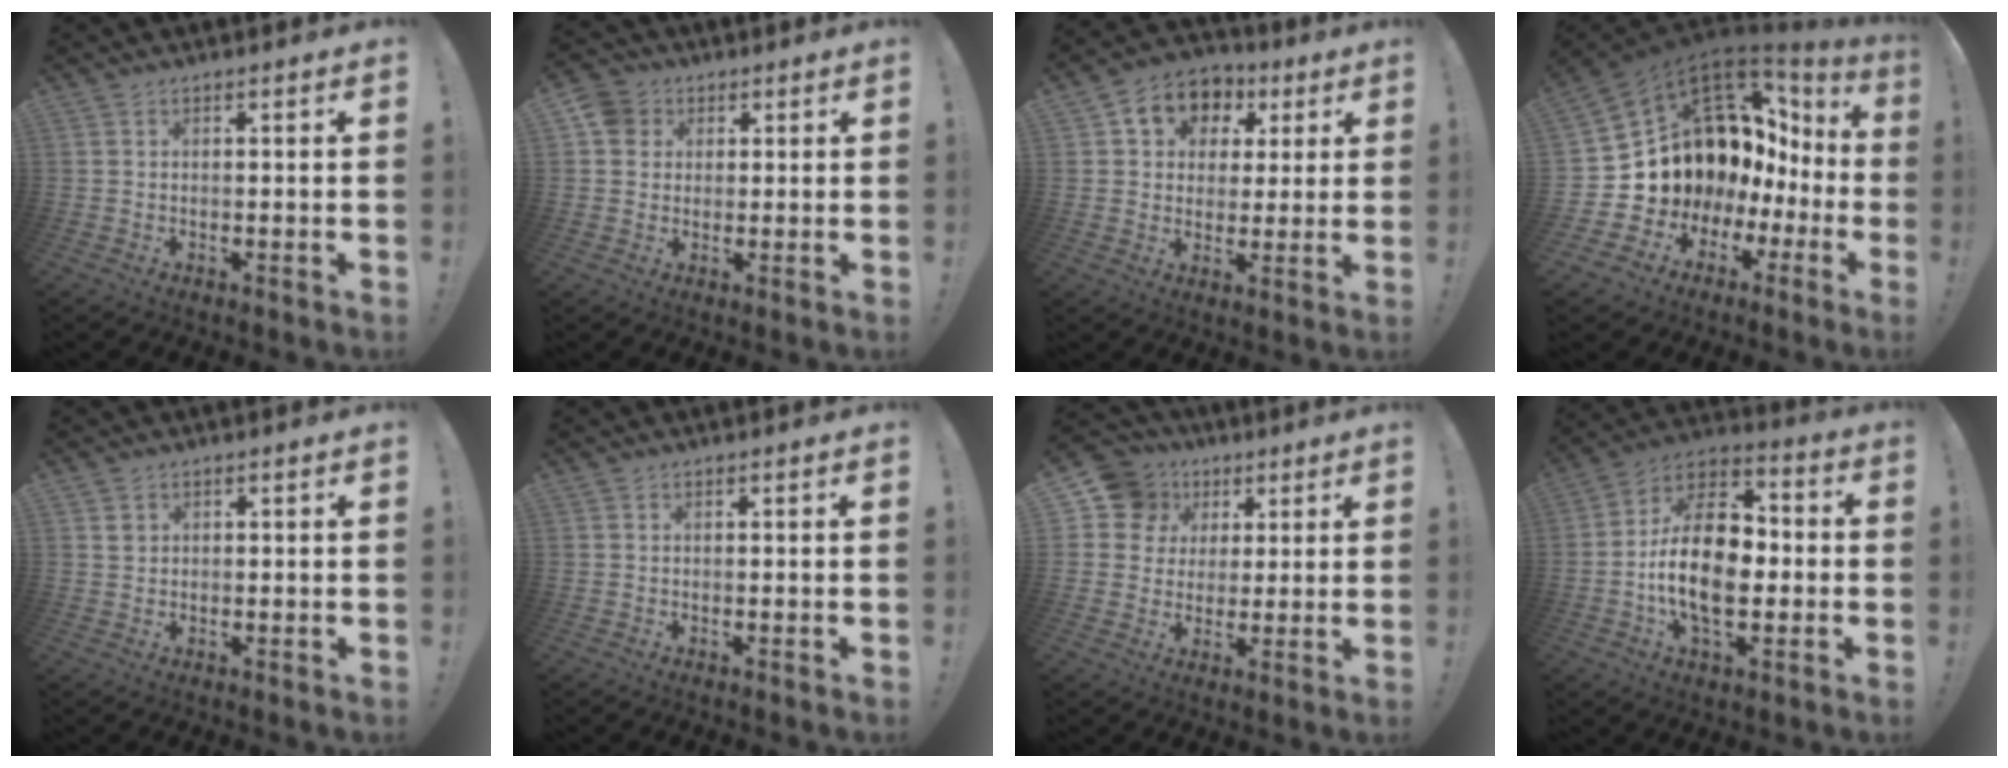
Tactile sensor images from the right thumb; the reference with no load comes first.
{"total": 5.7, "force": [1.9, 5.1, 1.7], "torque": [-0.026, 0.001, 0.038]}
{"total": 9.5, "force": [3.1, 8.1, 3.7], "torque": [-0.053, -0.014, 0.064]}
{"total": 12.9, "force": [6.8, 9.0, 6.2], "torque": [-0.089, -0.075, 0.156]}
{"total": 1.6, "force": [1.0, 1.3, 0.1], "torque": [0.014, -0.003, 0.016]}
{"total": 0.0}
{"total": 12.1, "force": [4.8, 10.5, 3.5], "torque": [-0.044, -0.024, 0.096]}
{"total": 19.4, "force": [-2.7, 11.7, 15.3], "torque": [-0.278, 0.014, -0.045]}